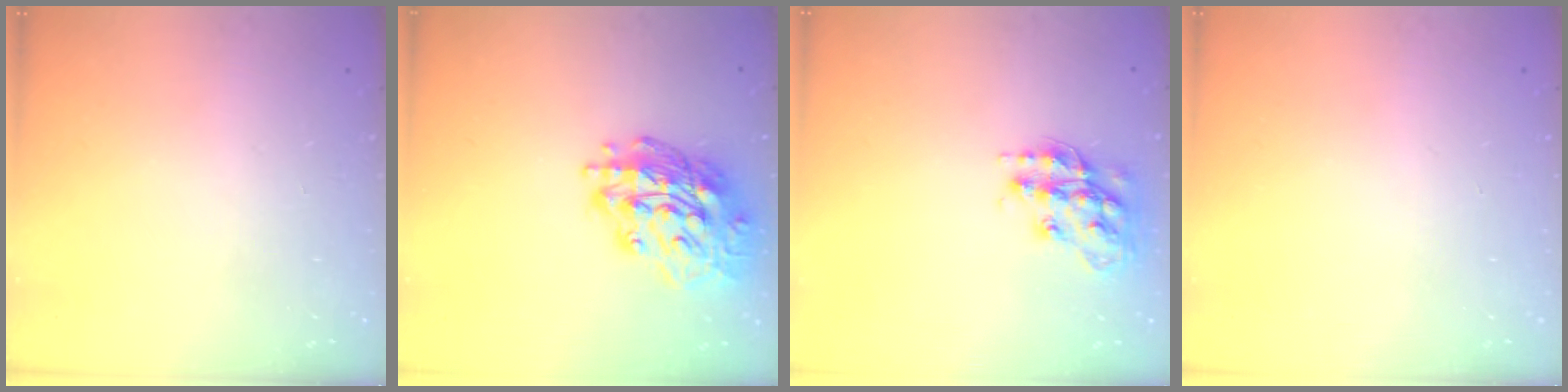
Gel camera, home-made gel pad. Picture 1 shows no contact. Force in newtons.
{"total": 18.0, "press": 17.9, "slide": 1.8}
{"total": 14.6, "press": 14.5, "slide": 0.7}
{"total": 0.0}